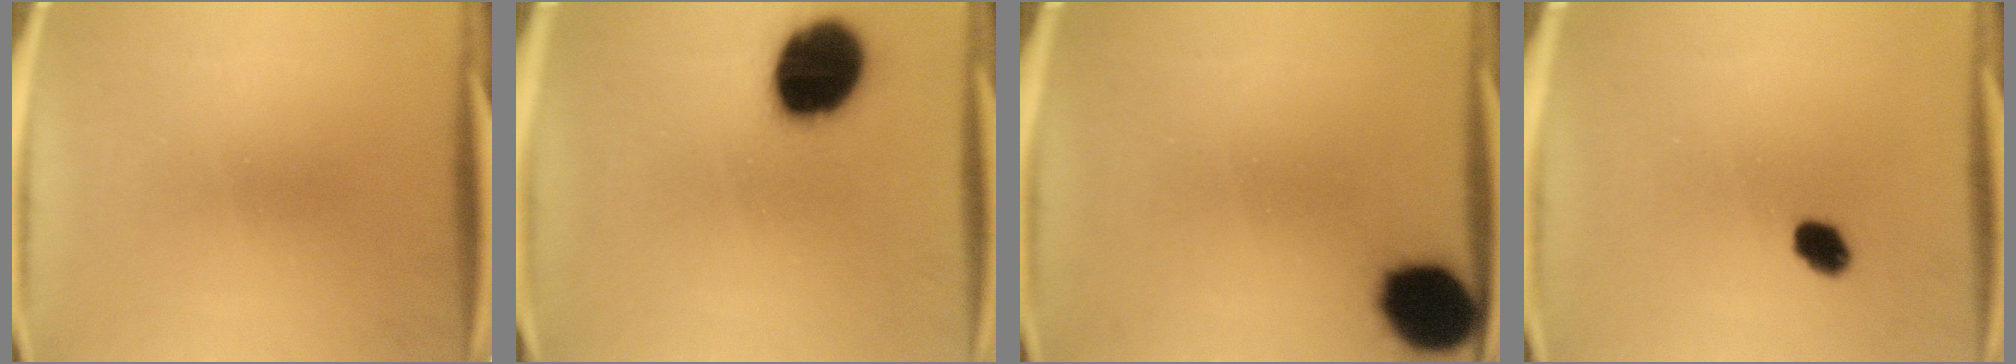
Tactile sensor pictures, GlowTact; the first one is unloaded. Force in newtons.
{"total": 19.6}
{"total": 13.7}
{"total": 4.0}